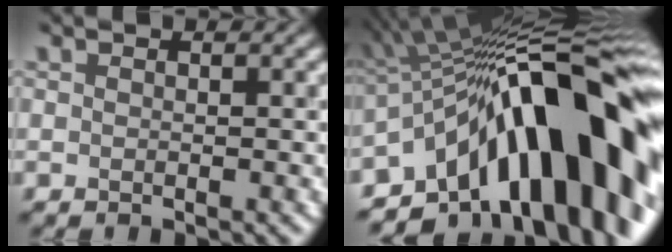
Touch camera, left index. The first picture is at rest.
{"total": 17.6, "force": [-5.3, 7.6, 15.0], "torque": [-0.173, 0.052, -0.104]}